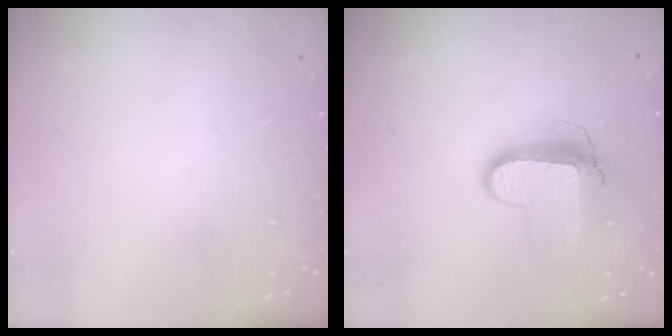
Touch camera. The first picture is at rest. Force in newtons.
{"total": 10.3, "press": 10.2, "slide": 1.0}